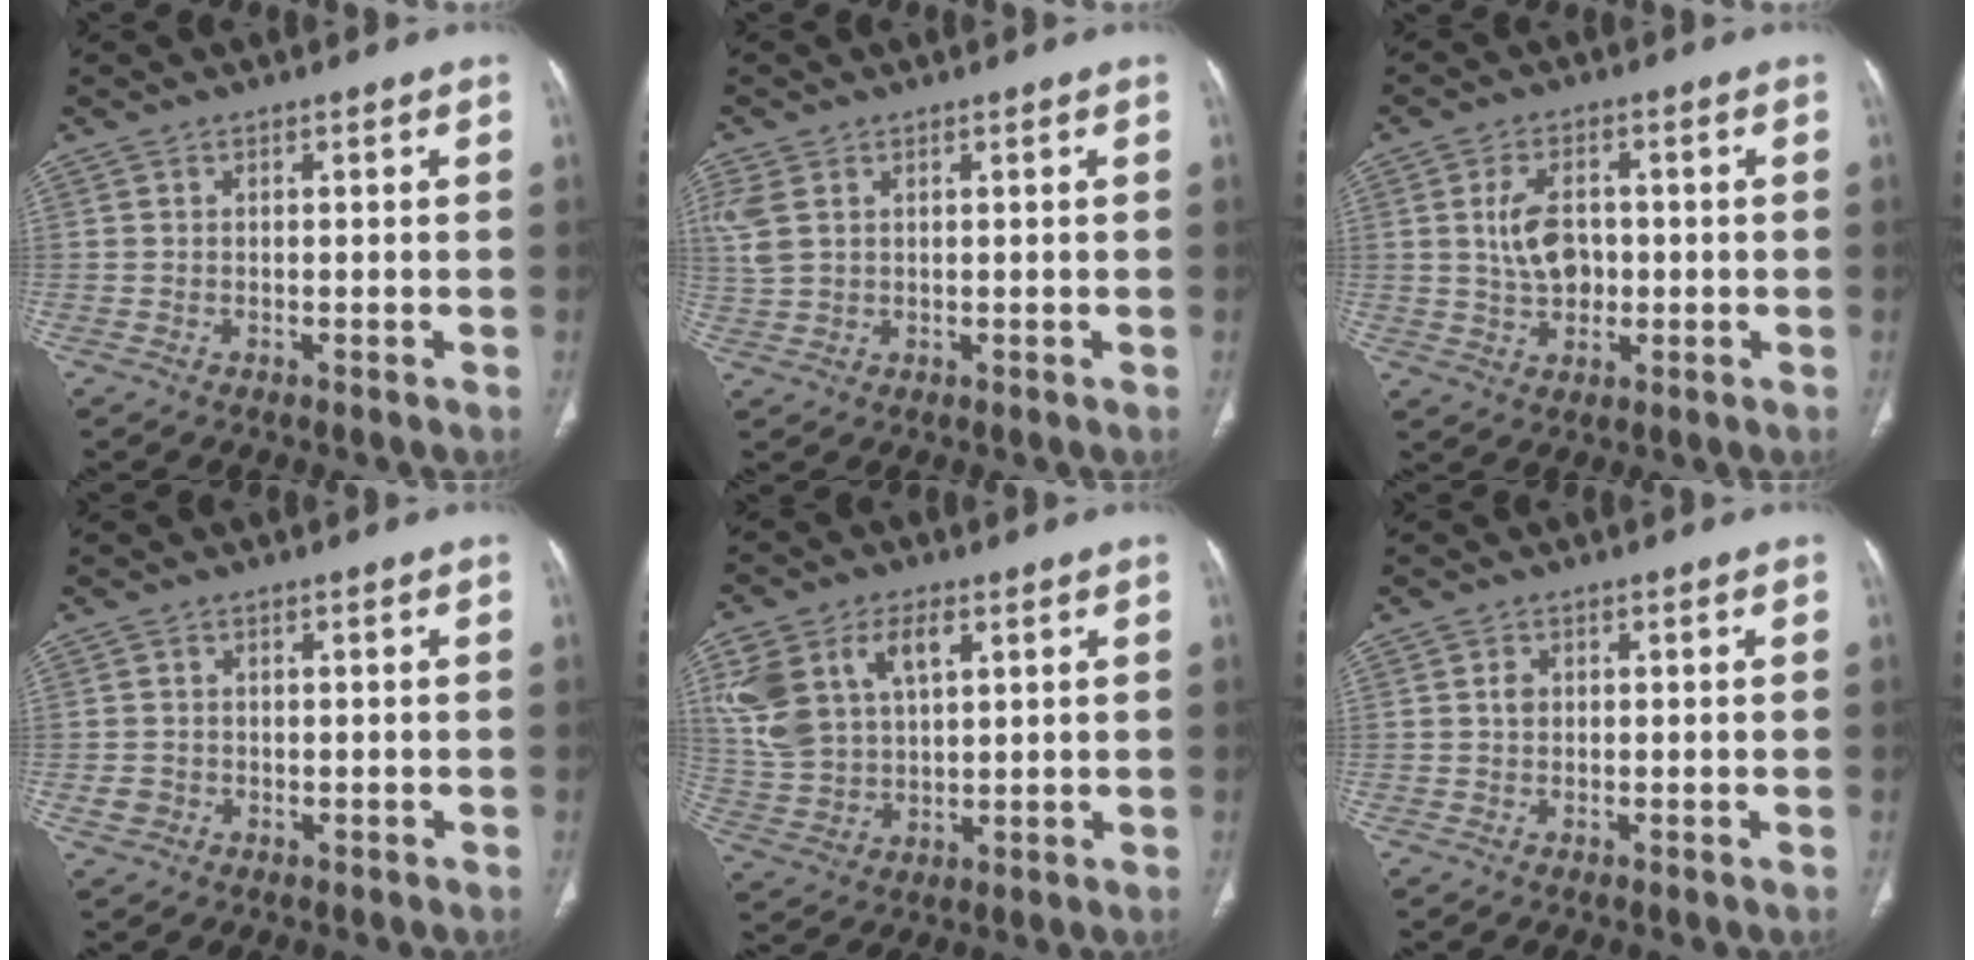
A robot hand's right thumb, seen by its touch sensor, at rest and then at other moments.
{"total": 5.2, "force": [1.9, 3.3, 3.5], "torque": [-0.101, 0.007, 0.048]}
{"total": 7.3, "force": [0.4, 4.9, 5.4], "torque": [-0.089, 0.004, 0.013]}
{"total": 2.2, "force": [-0.4, 2.0, 0.8], "torque": [-0.009, 0.007, -0.005]}
{"total": 14.7, "force": [5.6, 8.9, 10.3], "torque": [-0.207, -0.003, 0.119]}
{"total": 1.3, "force": [0.2, 1.1, 0.8], "torque": [-0.011, 0.004, 0.003]}